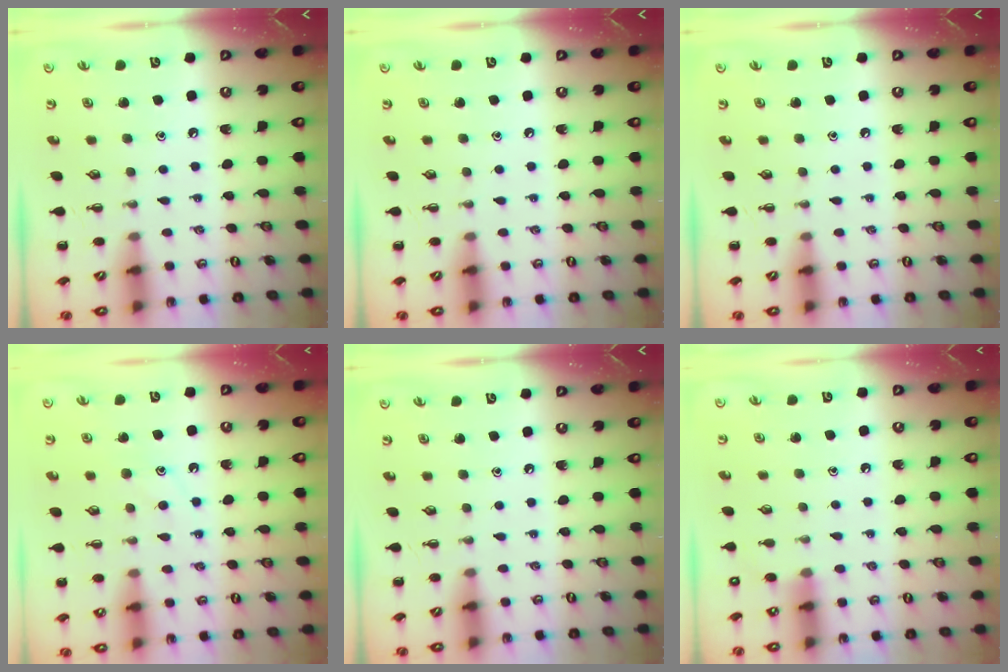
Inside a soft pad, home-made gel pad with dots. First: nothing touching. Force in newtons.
{"total": 0.0}
{"total": 0.0}
{"total": 9.6, "press": 9.5, "slide": 0.9}
{"total": 0.0}
{"total": 4.8, "press": 4.5, "slide": 1.6}